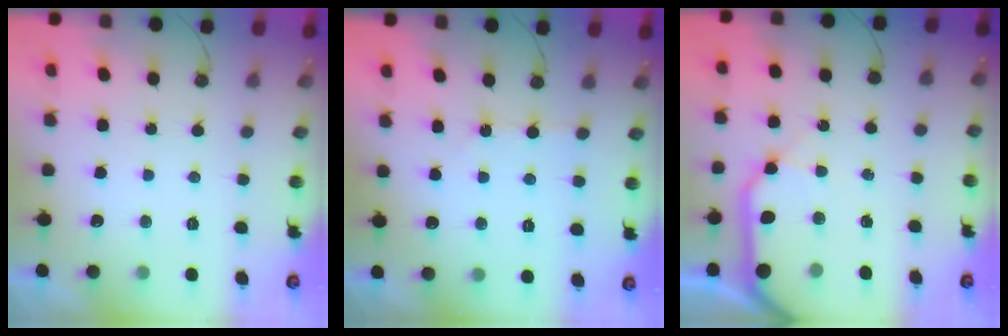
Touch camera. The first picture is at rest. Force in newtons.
{"total": 1.5, "press": 1.5, "slide": 0.3}
{"total": 13.0, "press": 12.8, "slide": 1.8}